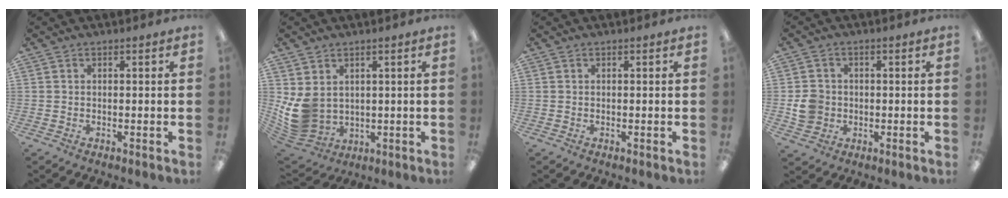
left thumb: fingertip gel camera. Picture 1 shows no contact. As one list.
[{"total": 9.1, "force": [1.4, 7.6, 4.7], "torque": [-0.126, -0.019, 0.032]}, {"total": 0.0}, {"total": 5.8, "force": [-0.4, 5.4, 2.0], "torque": [-0.032, 0.009, -0.007]}]